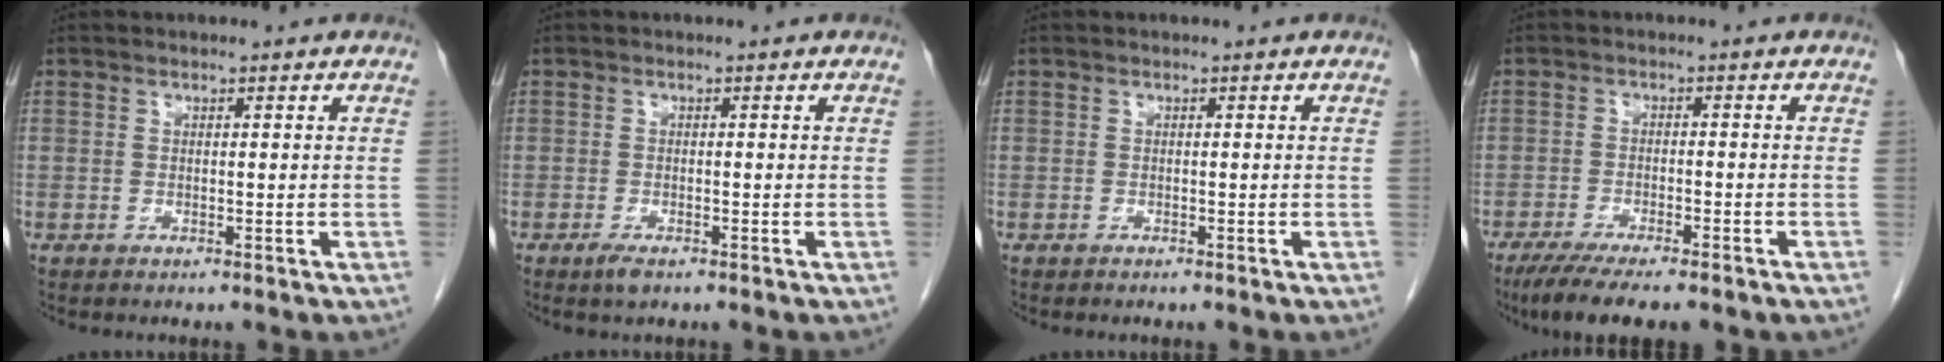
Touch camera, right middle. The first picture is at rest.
{"total": 1.8, "force": [-1.2, 0.6, 1.3], "torque": [-0.028, -0.003, -0.020]}
{"total": 0.0}
{"total": 9.3, "force": [-7.1, 1.7, 5.8], "torque": [-0.087, -0.017, -0.106]}